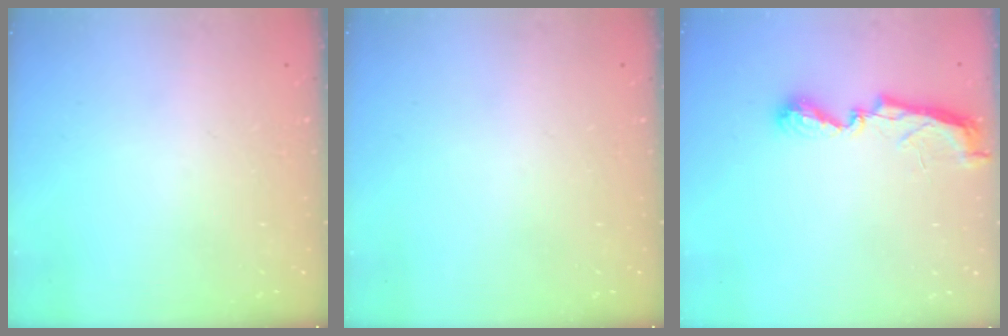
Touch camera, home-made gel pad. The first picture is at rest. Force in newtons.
{"total": 0.0}
{"total": 7.0, "press": 7.0, "slide": 0.2}